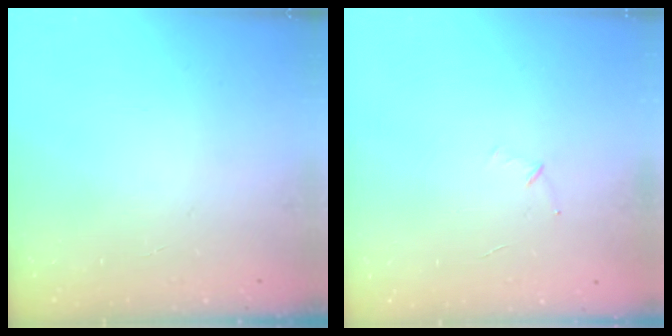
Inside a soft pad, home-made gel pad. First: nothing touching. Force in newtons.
{"total": 3.8, "press": 3.7, "slide": 1.0}